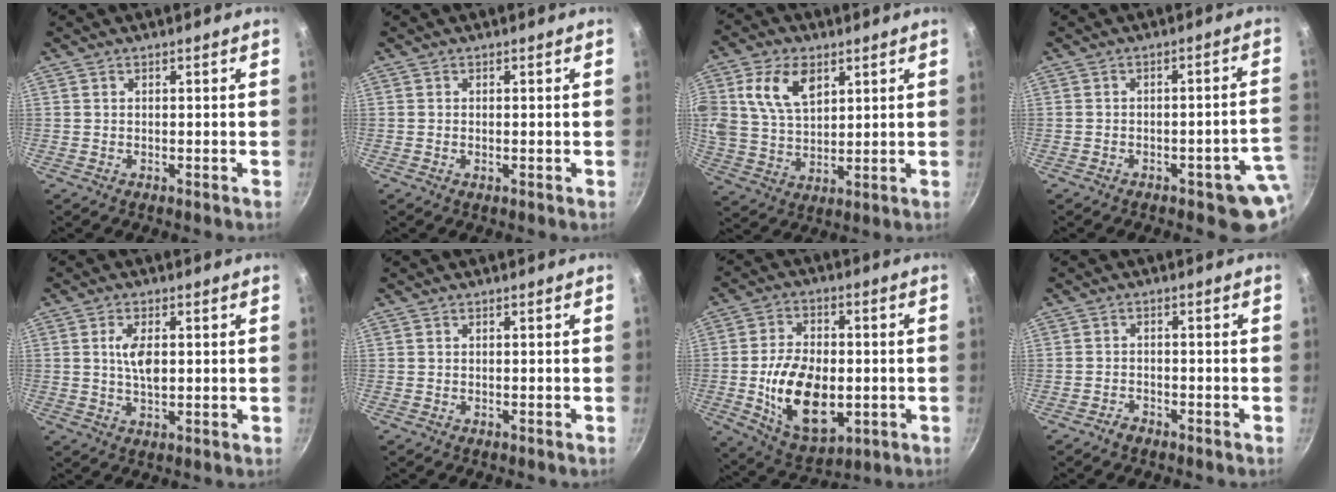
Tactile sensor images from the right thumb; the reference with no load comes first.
{"total": 0.6, "force": [-0.1, 0.3, 0.5], "torque": [-0.008, 0.001, -0.003]}
{"total": 11.8, "force": [4.7, 7.4, 7.9], "torque": [-0.133, -0.013, 0.089]}
{"total": 7.9, "force": [-2.6, 3.9, 6.3], "torque": [-0.025, 0.035, -0.025]}
{"total": 5.4, "force": [0.8, 2.6, 4.7], "torque": [-0.083, 0.000, 0.015]}
{"total": 0.0}
{"total": 16.8, "force": [-2.2, 10.2, 13.1], "torque": [-0.209, 0.001, -0.026]}
{"total": 2.0, "force": [-1.6, 1.0, 0.6], "torque": [-0.009, 0.019, -0.028]}